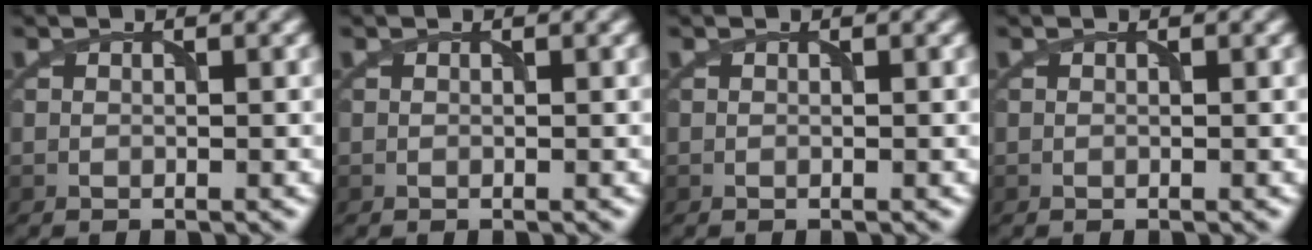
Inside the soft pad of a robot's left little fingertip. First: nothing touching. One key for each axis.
{"total": 0.0}
{"total": 0.0}
{"total": 0.0}